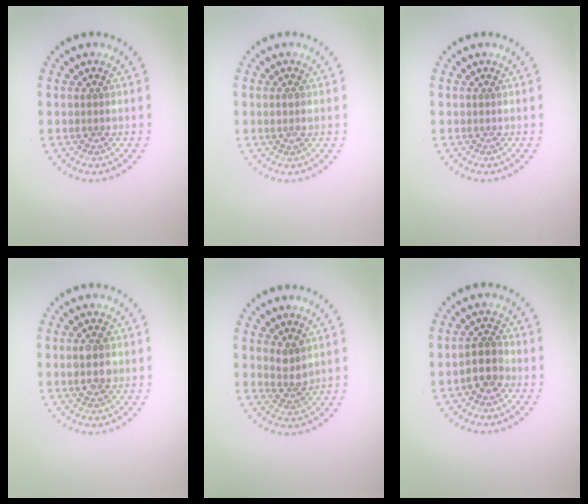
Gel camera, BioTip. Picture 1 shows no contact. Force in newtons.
{"total": 0.9, "press": 0.8, "slide": 0.4}
{"total": 0.0}
{"total": 2.6, "press": 2.6, "slide": 0.1}
{"total": 1.8, "press": 1.4, "slide": 1.1}
{"total": 2.6, "press": 2.3, "slide": 1.1}